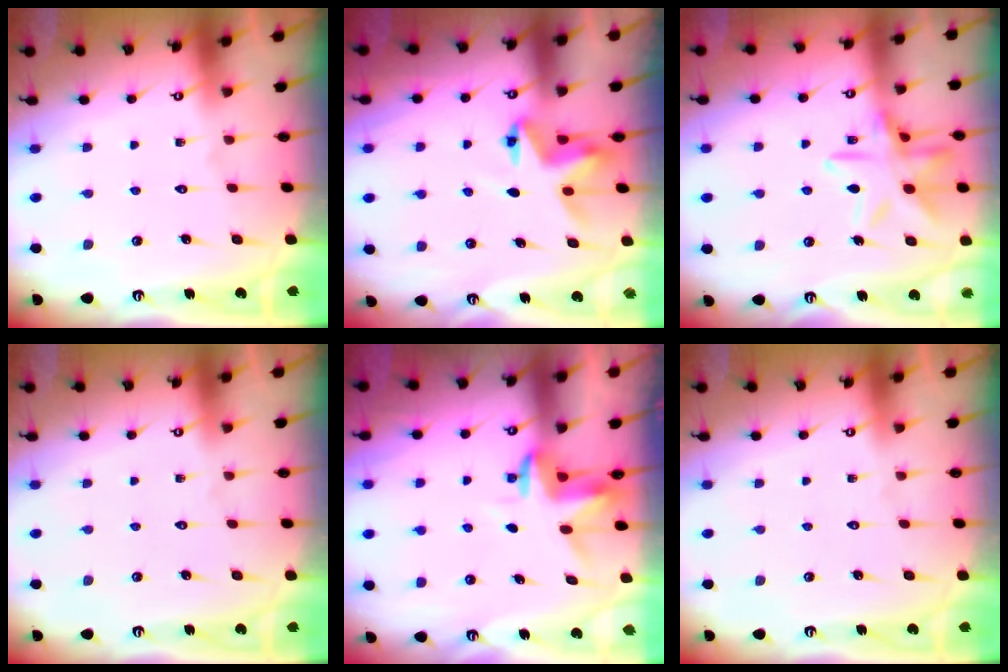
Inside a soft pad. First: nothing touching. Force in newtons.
{"total": 5.3, "press": 5.3, "slide": 0.1}
{"total": 14.8, "press": 14.7, "slide": 1.0}
{"total": 0.0}
{"total": 3.6, "press": 3.6, "slide": 0.2}
{"total": 0.0}